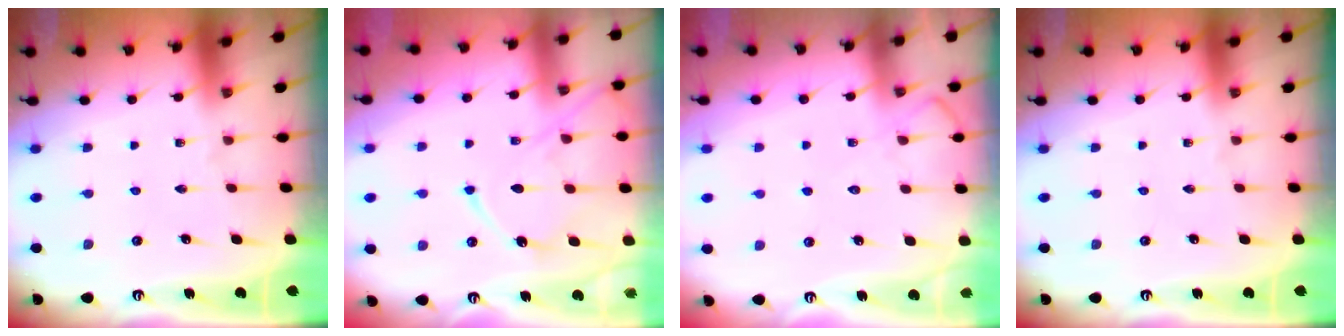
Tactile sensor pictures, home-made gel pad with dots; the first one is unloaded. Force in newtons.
{"total": 11.9, "press": 11.9, "slide": 1.0}
{"total": 8.6, "press": 8.5, "slide": 1.0}
{"total": 0.0}